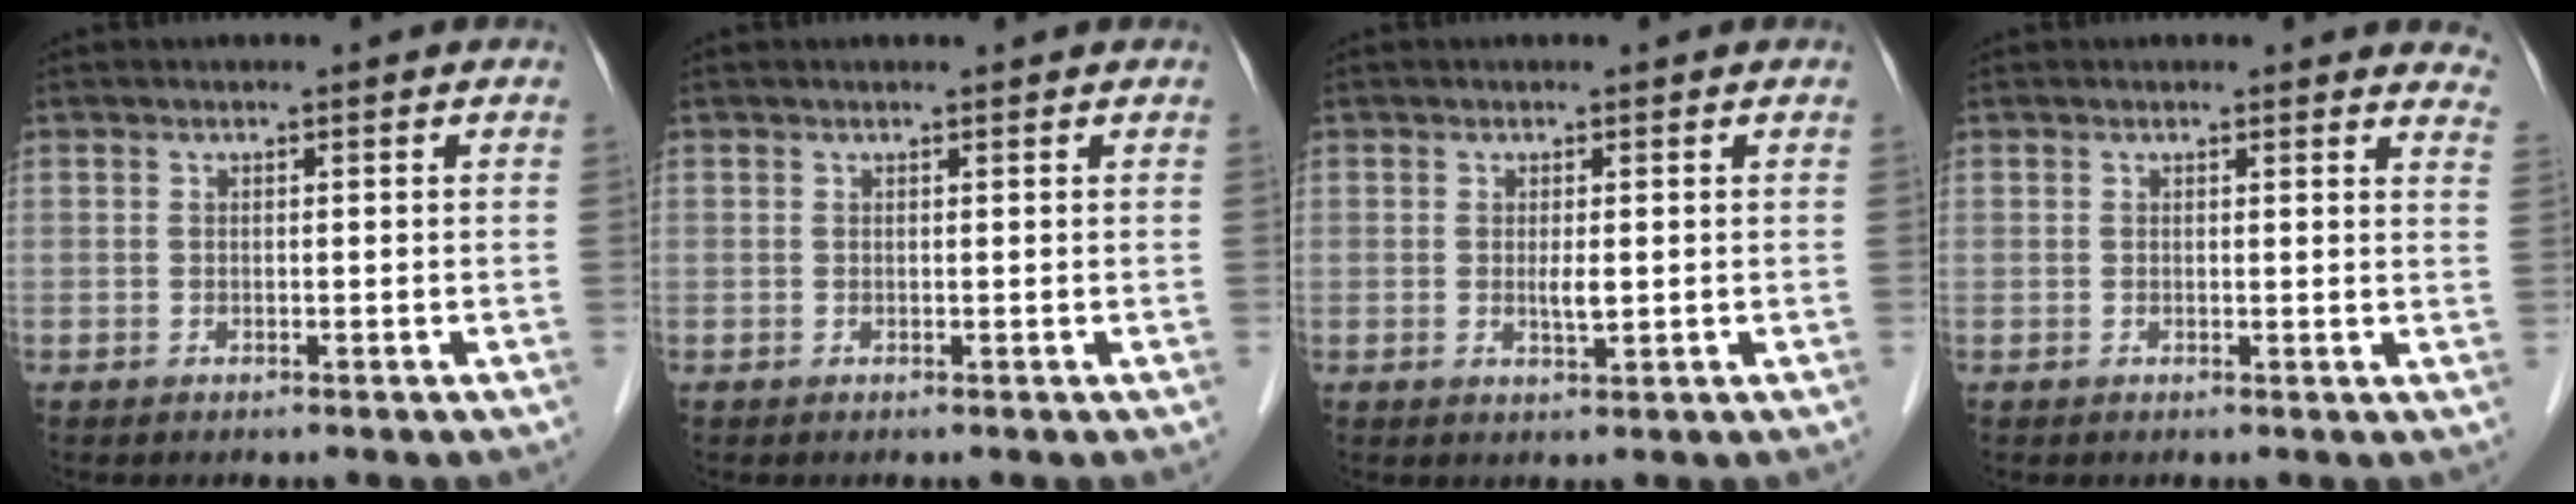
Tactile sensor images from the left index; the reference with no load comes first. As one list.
[{"total": 0.7, "force": [0.7, 0.1, 0.2], "torque": [-0.009, 0.008, 0.010]}, {"total": 1.7, "force": [0.1, 0.3, 1.7], "torque": [-0.035, -0.004, 0.004]}, {"total": 6.7, "force": [6.5, 1.4, 1.1], "torque": [0.022, -0.021, 0.031]}]